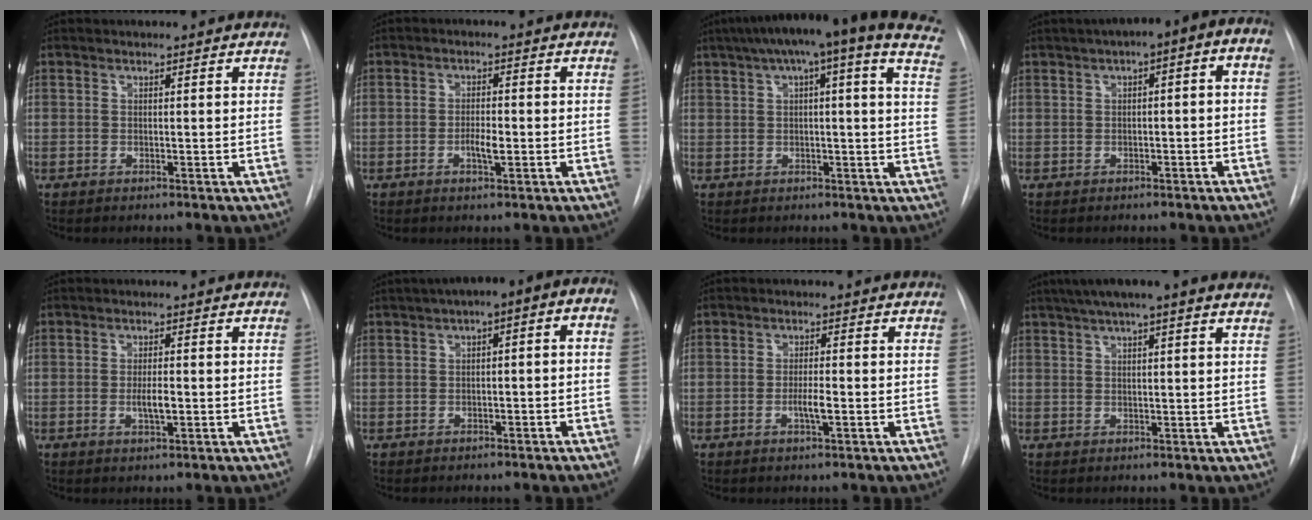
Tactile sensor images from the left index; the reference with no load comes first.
{"total": 2.8, "force": [-0.9, 0.7, 2.6], "torque": [-0.046, 0.002, -0.014]}
{"total": 22.7, "force": [16.2, 2.4, 15.8], "torque": [-0.228, 0.045, 0.190]}
{"total": 7.7, "force": [1.9, 2.3, 7.0], "torque": [-0.101, 0.040, 0.019]}
{"total": 2.9, "force": [-0.6, 0.7, 2.7], "torque": [-0.051, -0.001, -0.007]}
{"total": 8.5, "force": [1.6, 3.2, 7.7], "torque": [-0.111, 0.044, 0.016]}
{"total": 2.8, "force": [-0.9, 0.3, 2.7], "torque": [-0.049, -0.001, -0.015]}
{"total": 12.6, "force": [9.4, 1.6, 8.3], "torque": [-0.135, 0.046, 0.125]}